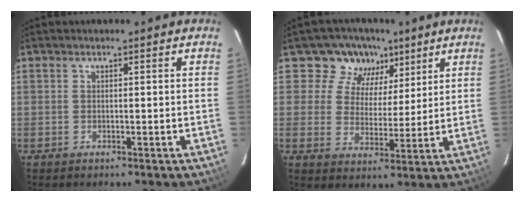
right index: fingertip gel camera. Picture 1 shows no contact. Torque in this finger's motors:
{"motor_torque": [0.07, 0.03, 0.06, 0.00]}